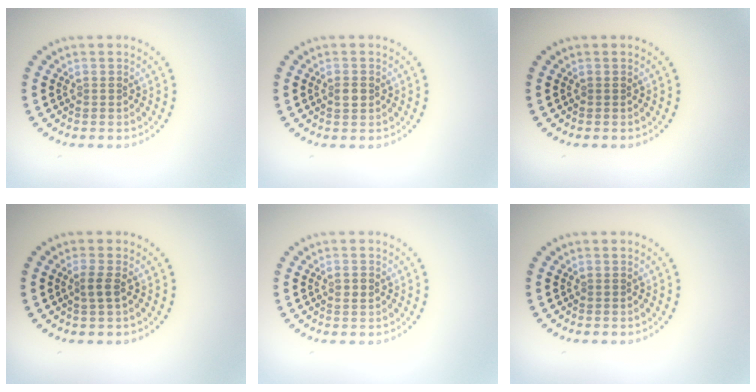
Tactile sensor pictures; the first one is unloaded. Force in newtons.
{"total": 1.0, "press": 1.0, "slide": 0.3}
{"total": 0.0}
{"total": 1.3, "press": 1.1, "slide": 0.7}
{"total": 1.0, "press": 1.0, "slide": 0.2}
{"total": 0.0}